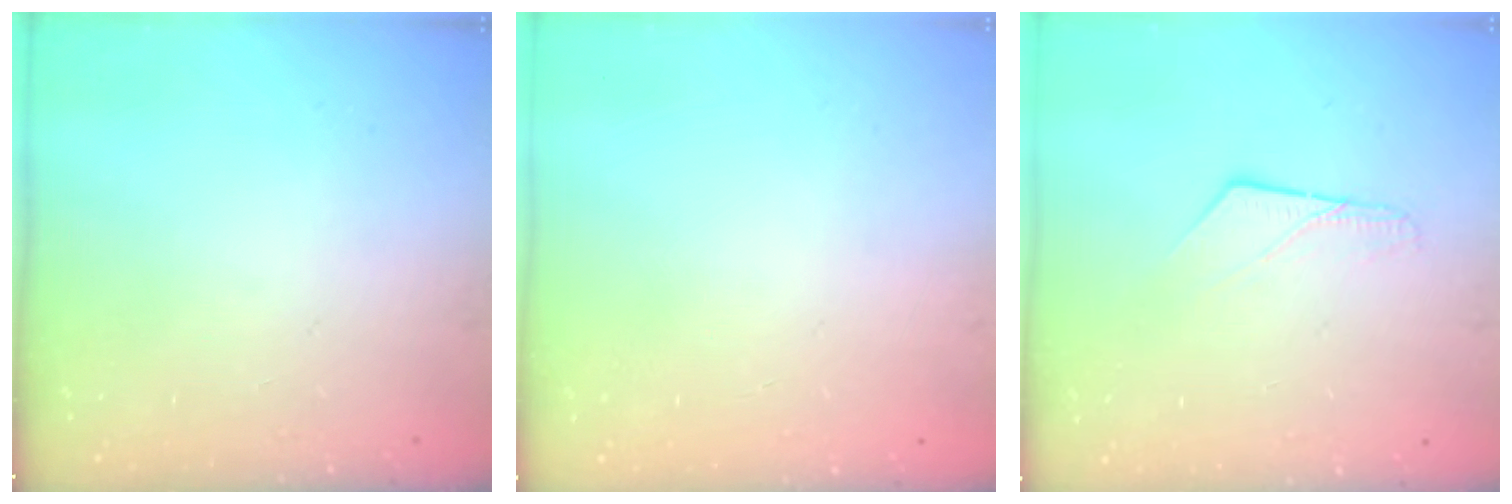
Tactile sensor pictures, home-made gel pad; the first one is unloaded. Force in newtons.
{"total": 0.0}
{"total": 6.6, "press": 6.5, "slide": 0.5}